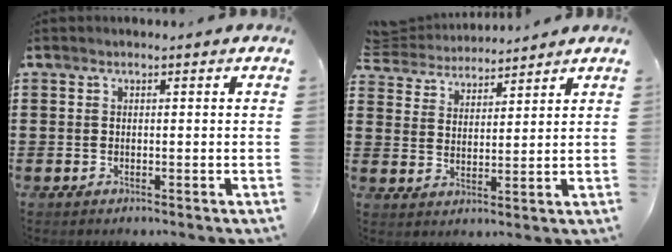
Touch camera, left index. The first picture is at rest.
{"total": 4.3, "force": [4.3, 0.9, 0.0], "torque": [-0.023, -0.021, 0.075]}